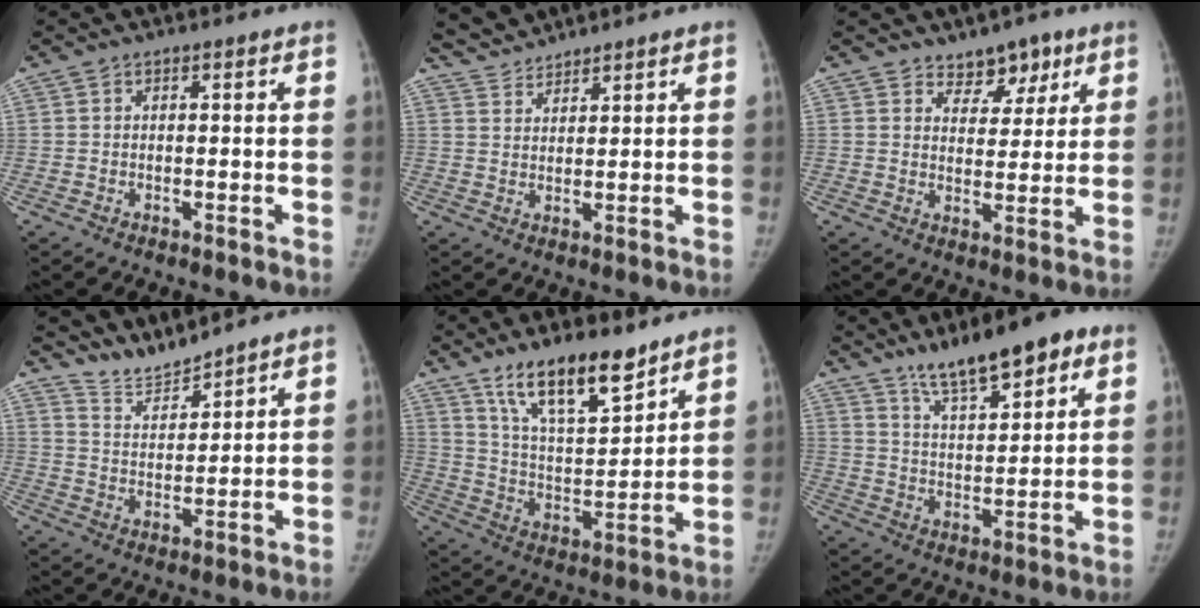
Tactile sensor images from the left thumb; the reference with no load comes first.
{"total": 4.0, "force": [3.9, 0.5, -0.3], "torque": [0.008, -0.005, 0.080]}
{"total": 6.2, "force": [4.3, 3.8, 2.3], "torque": [0.004, -0.027, 0.067]}
{"total": 5.6, "force": [5.6, 0.0, 0.1], "torque": [0.002, -0.043, 0.122]}
{"total": 15.1, "force": [11.0, 4.7, 9.1], "torque": [-0.129, -0.071, 0.203]}
{"total": 13.6, "force": [9.0, 4.1, 9.4], "torque": [-0.127, -0.039, 0.151]}